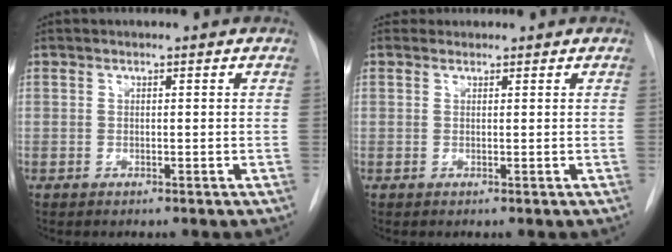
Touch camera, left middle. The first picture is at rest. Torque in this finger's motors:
{"motor_torque": [-0.14, 0.08, -0.05, -0.01]}